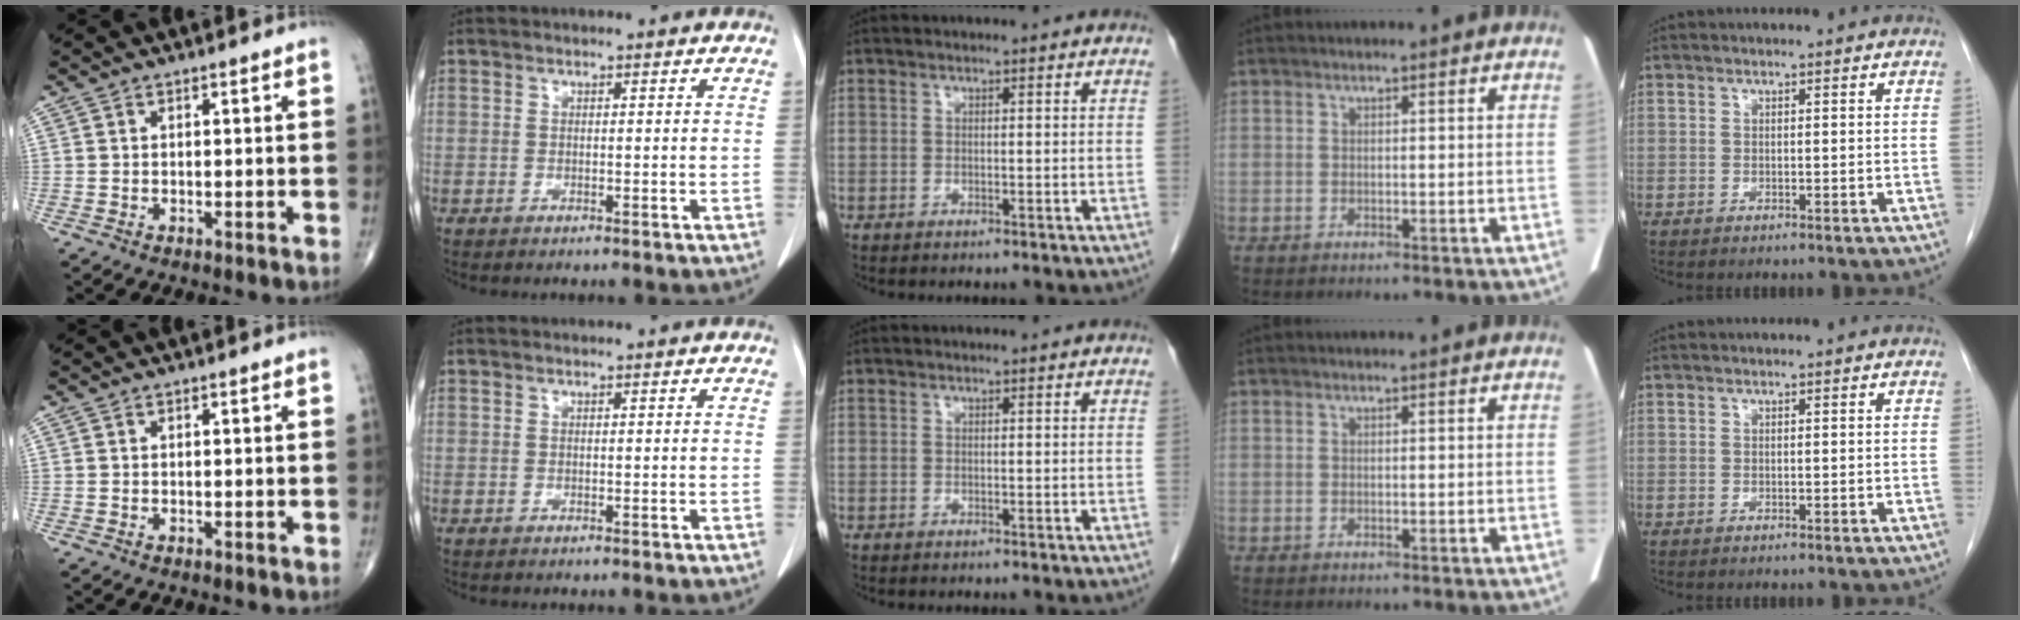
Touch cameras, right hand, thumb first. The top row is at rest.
{}